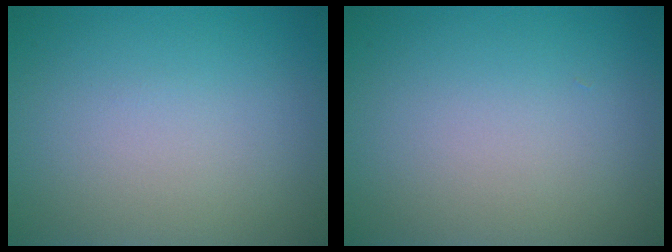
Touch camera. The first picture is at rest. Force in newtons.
{"total": 0.0}